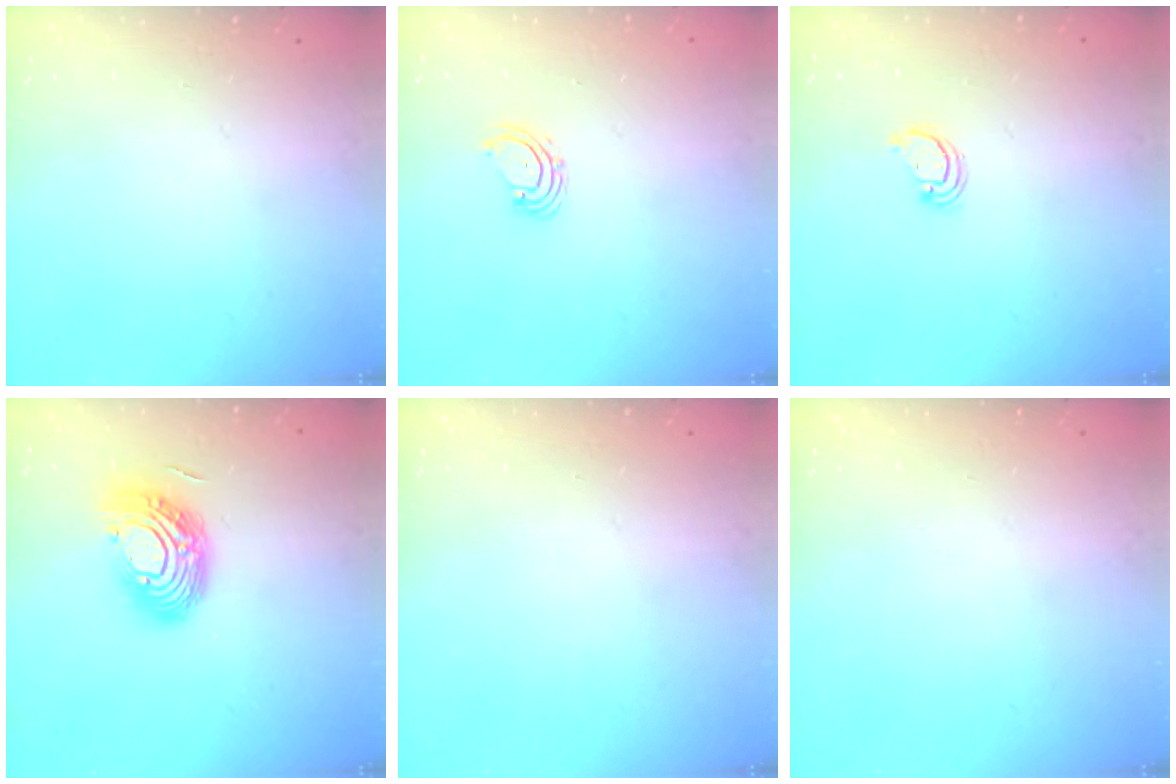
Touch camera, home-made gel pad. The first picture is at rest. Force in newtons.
{"total": 2.5, "press": 2.4, "slide": 0.4}
{"total": 2.4, "press": 2.4, "slide": 0.2}
{"total": 13.3, "press": 13.3, "slide": 1.0}
{"total": 0.0}
{"total": 0.0}